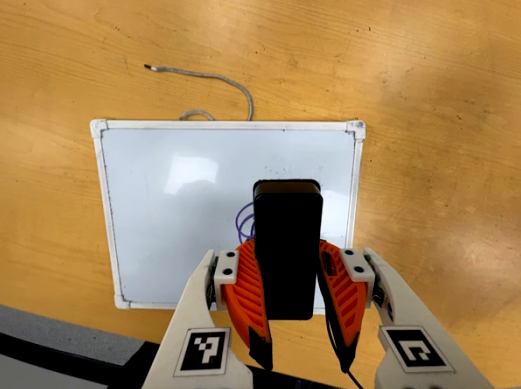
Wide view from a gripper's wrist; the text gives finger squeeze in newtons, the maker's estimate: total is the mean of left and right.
{"total": 9.6, "left": 7.6, "right": 11.5}